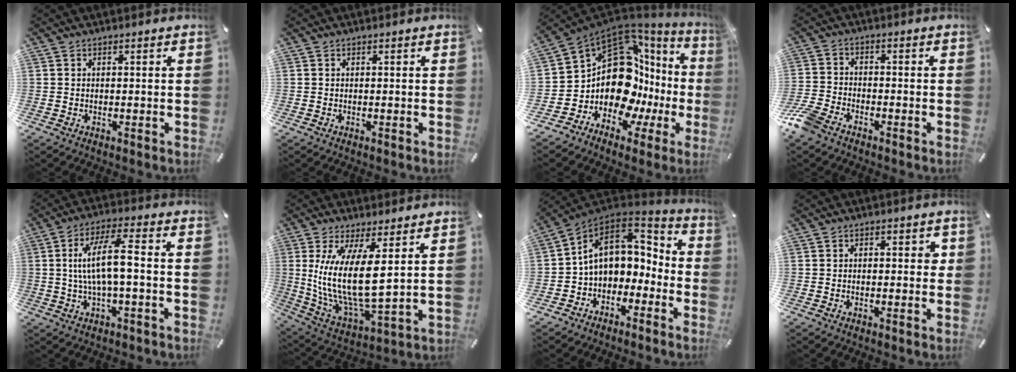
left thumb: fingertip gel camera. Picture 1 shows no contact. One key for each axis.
{"total": 0.0}
{"total": 17.5, "fx": 1.5, "fy": 12.1, "fz": 12.6, "tx": -0.232, "ty": -0.086, "tz": 0.038}
{"total": 6.3, "fx": -4.7, "fy": 3.0, "fz": 2.9, "tx": -0.086, "ty": 0.011, "tz": -0.098}
{"total": 10.9, "fx": -0.1, "fy": 2.8, "fz": 10.5, "tx": -0.206, "ty": 0.004, "tz": -0.007}
{"total": 16.3, "fx": 4.2, "fy": 6.0, "fz": 14.5, "tx": -0.315, "ty": -0.036, "tz": 0.069}
{"total": 12.3, "fx": 0.8, "fy": 9.6, "fz": 7.7, "tx": -0.130, "ty": 0.000, "tz": 0.017}
{"total": 2.2, "fx": -0.2, "fy": 1.1, "fz": 1.9, "tx": -0.027, "ty": 0.004, "tz": -0.008}